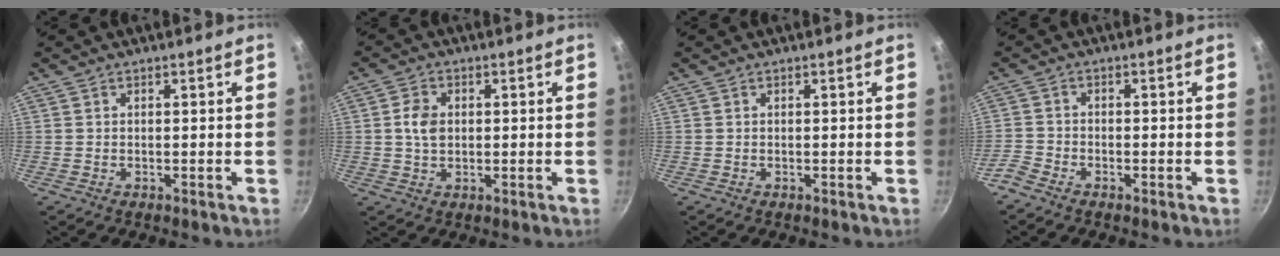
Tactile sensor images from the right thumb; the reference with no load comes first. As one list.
[{"total": 4.7, "force": [0.5, 3.4, 3.2], "torque": [-0.050, 0.004, 0.008]}, {"total": 0.0}, {"total": 3.0, "force": [-2.5, 1.3, 1.1], "torque": [-0.033, 0.018, -0.060]}]